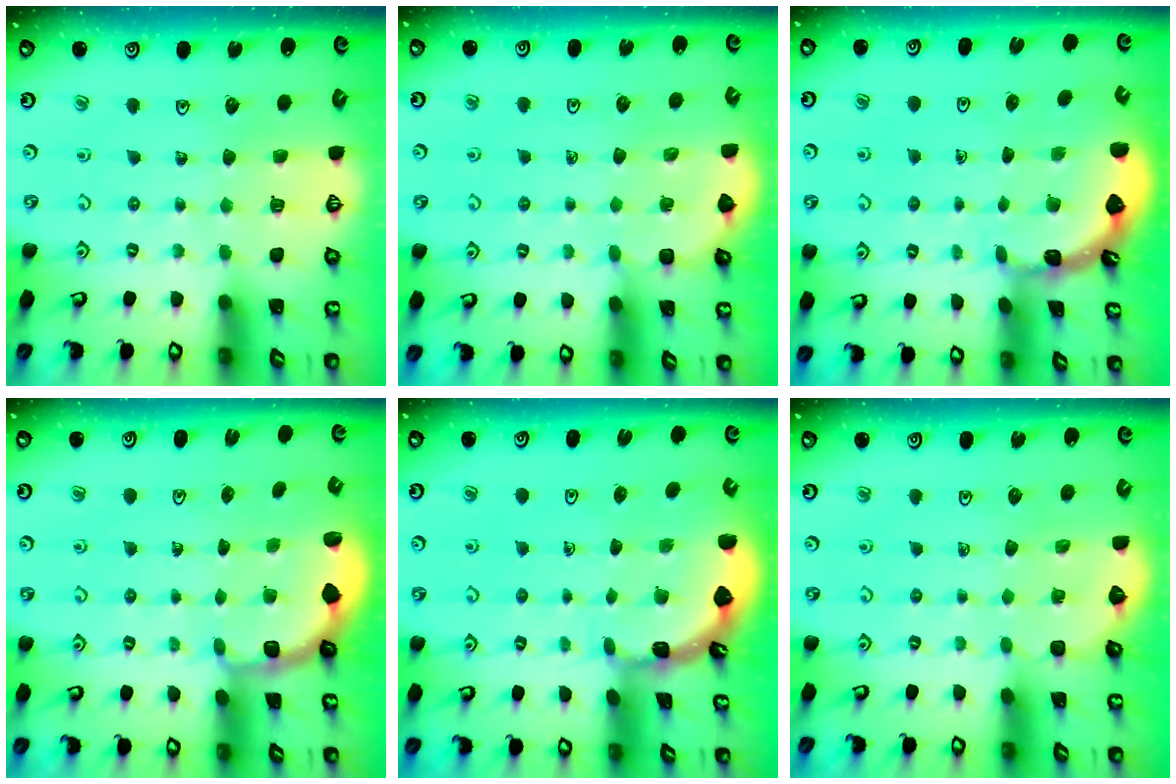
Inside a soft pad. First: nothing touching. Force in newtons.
{"total": 2.9, "press": 2.9, "slide": 0.2}
{"total": 1.6, "press": 1.6, "slide": 0.1}
{"total": 2.3, "press": 2.2, "slide": 0.6}
{"total": 1.8, "press": 1.8, "slide": 0.1}
{"total": 2.1, "press": 2.1, "slide": 0.2}